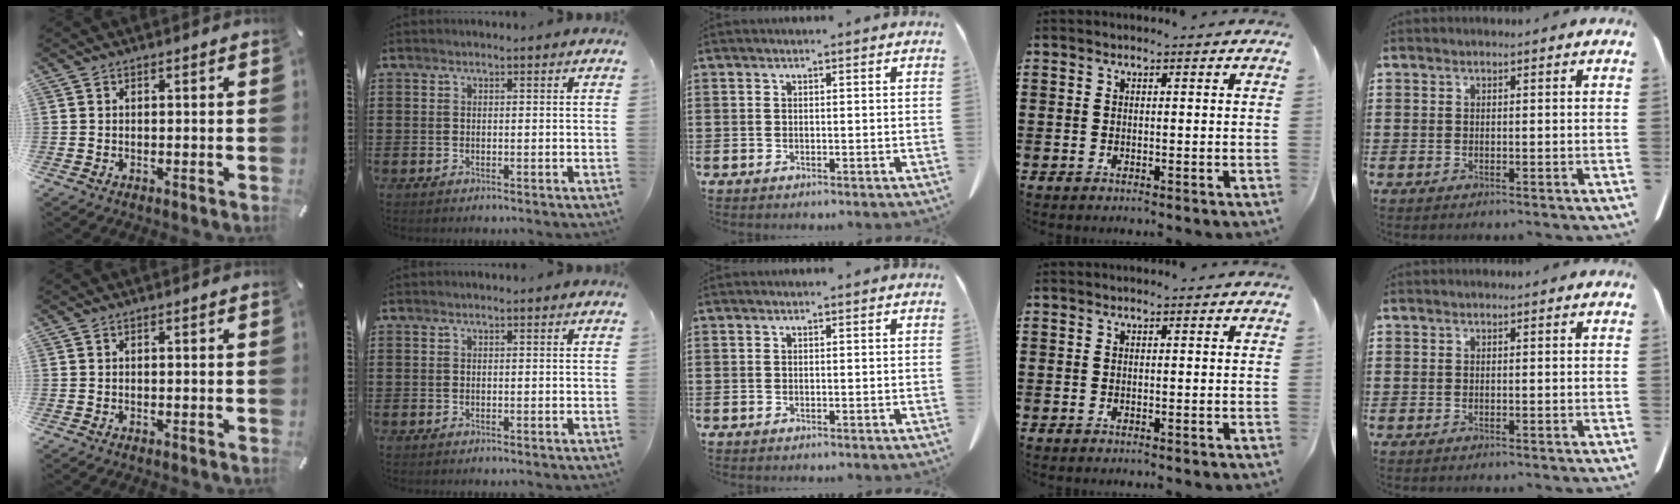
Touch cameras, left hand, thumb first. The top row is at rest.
{}